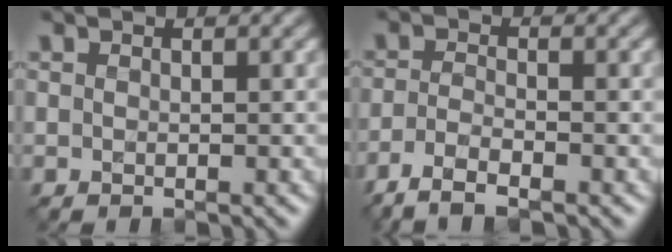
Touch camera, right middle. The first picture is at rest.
{"total": 3.6, "force": [-2.6, 0.9, 2.3], "torque": [-0.050, -0.006, -0.058]}